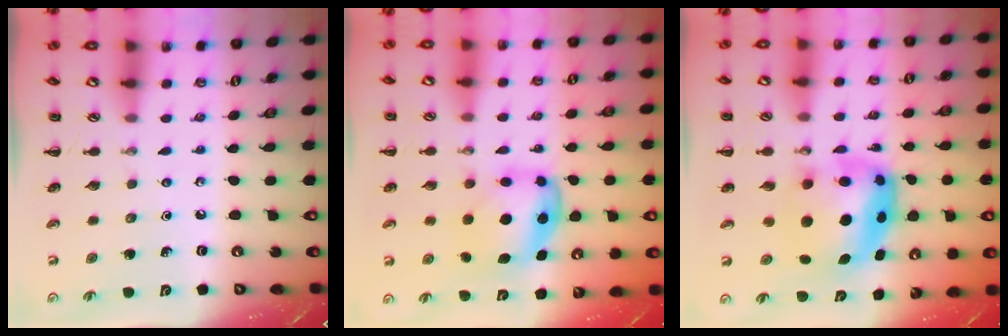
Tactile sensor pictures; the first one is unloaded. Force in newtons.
{"total": 5.9, "press": 5.9, "slide": 0.9}
{"total": 7.7, "press": 7.4, "slide": 2.2}